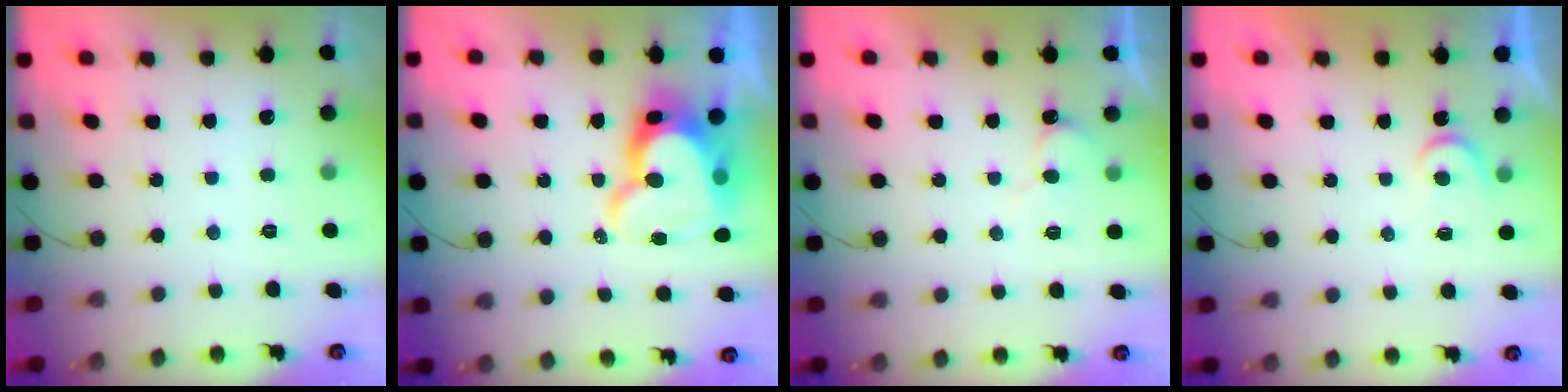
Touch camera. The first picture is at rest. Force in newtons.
{"total": 16.1, "press": 16.0, "slide": 1.4}
{"total": 6.9, "press": 6.9, "slide": 0.5}
{"total": 3.7, "press": 3.6, "slide": 0.4}